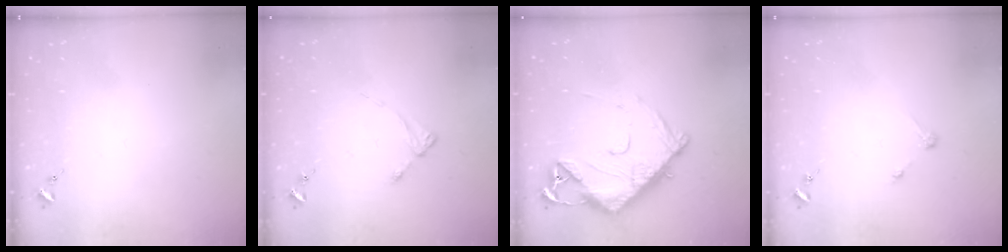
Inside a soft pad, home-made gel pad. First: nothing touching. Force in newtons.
{"total": 2.5, "press": 2.5, "slide": 0.3}
{"total": 15.0, "press": 14.9, "slide": 1.6}
{"total": 2.7, "press": 2.7, "slide": 0.3}